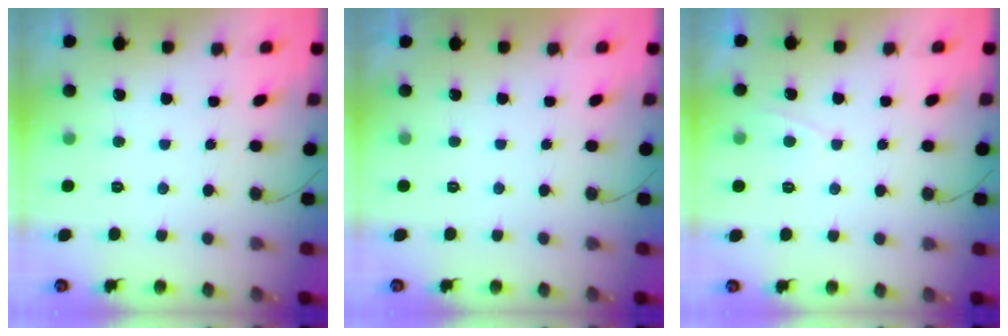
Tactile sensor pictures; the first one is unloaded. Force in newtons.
{"total": 2.3, "press": 2.2, "slide": 0.3}
{"total": 2.3, "press": 2.3, "slide": 0.2}